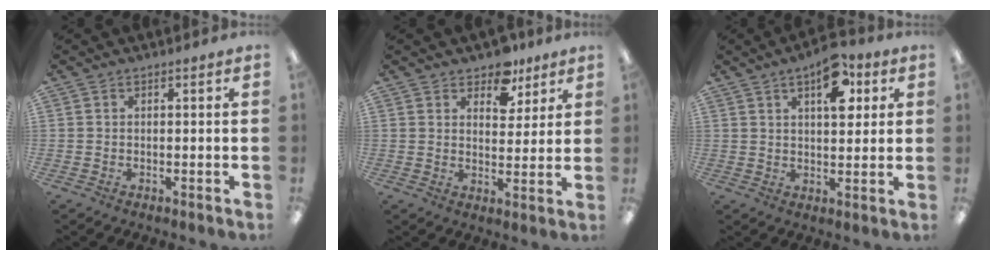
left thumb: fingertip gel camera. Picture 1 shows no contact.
{"total": 8.5, "force": [6.3, 4.8, 2.9], "torque": [-0.033, -0.035, 0.112]}
{"total": 11.4, "force": [5.3, 5.6, 8.3], "torque": [-0.101, -0.024, 0.086]}